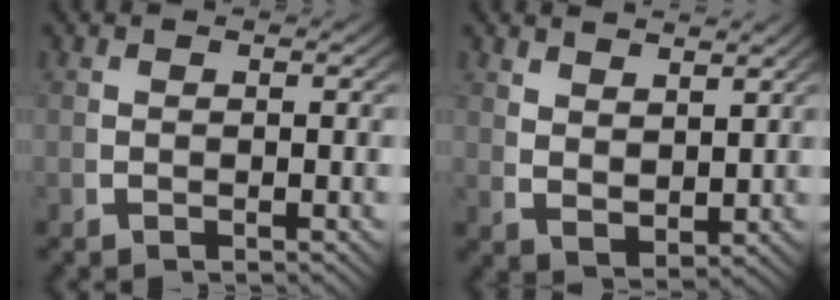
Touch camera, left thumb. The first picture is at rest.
{"total": 3.0, "force": [2.1, 1.4, 1.6], "torque": [-0.025, -0.013, 0.055]}